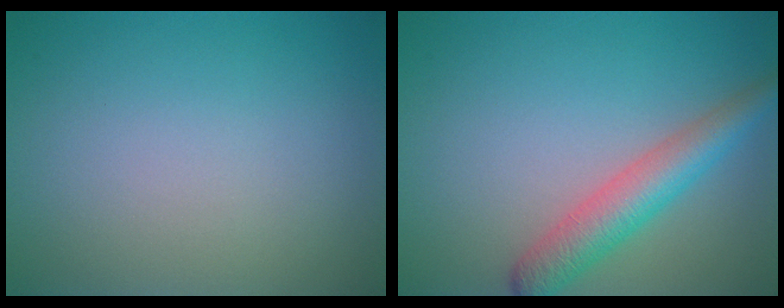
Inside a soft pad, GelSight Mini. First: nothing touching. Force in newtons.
{"total": 4.4, "press": 4.4, "slide": 0.1}